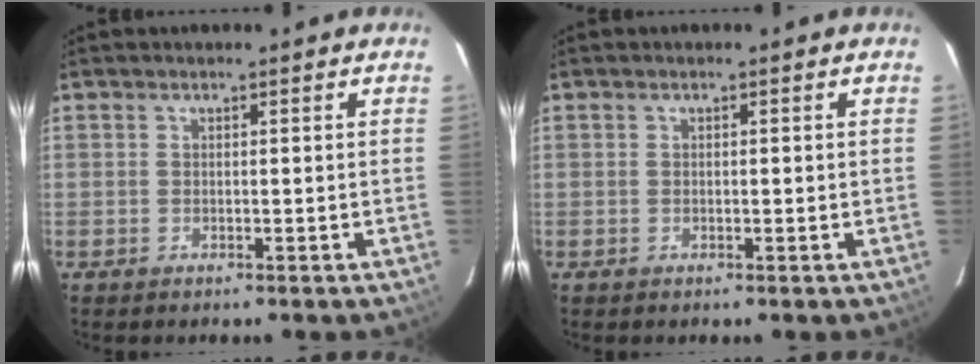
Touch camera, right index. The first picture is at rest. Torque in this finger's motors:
{"motor_torque": [-0.15, 0.03, -0.03, -0.01]}